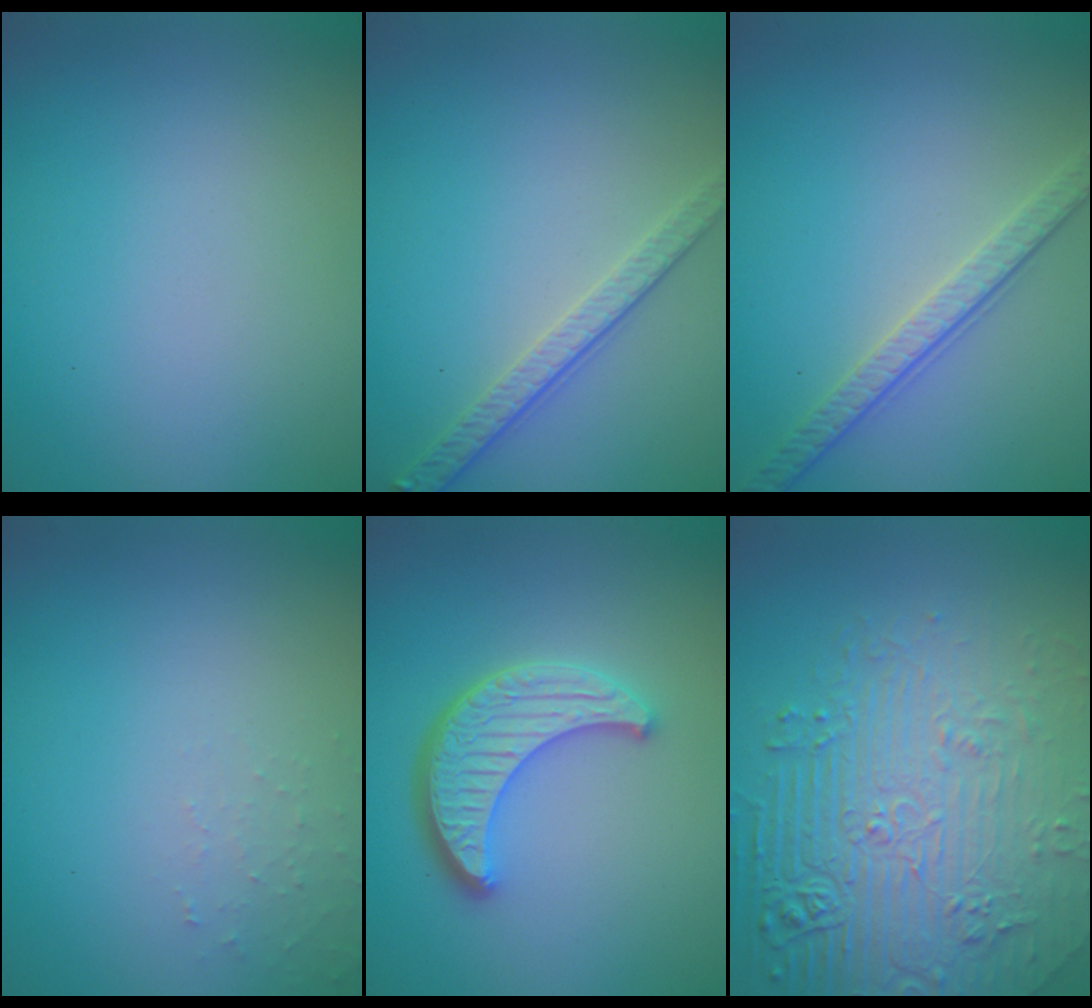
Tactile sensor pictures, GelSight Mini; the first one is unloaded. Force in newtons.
{"total": 2.8, "press": 2.5, "slide": 1.2}
{"total": 3.5, "press": 2.8, "slide": 2.0}
{"total": 1.1, "press": 1.0, "slide": 0.2}
{"total": 4.6, "press": 3.8, "slide": 2.5}
{"total": 8.8, "press": 6.1, "slide": 6.3}